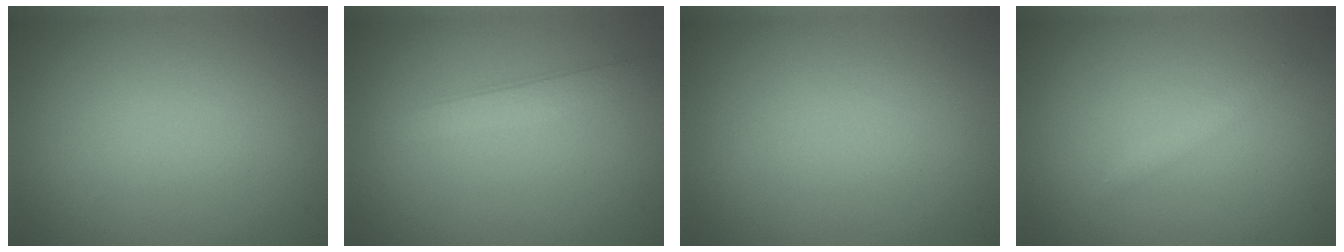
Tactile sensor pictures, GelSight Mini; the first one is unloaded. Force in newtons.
{"total": 2.4, "press": 2.4, "slide": 0.1}
{"total": 0.0}
{"total": 1.2, "press": 1.2, "slide": 0.1}